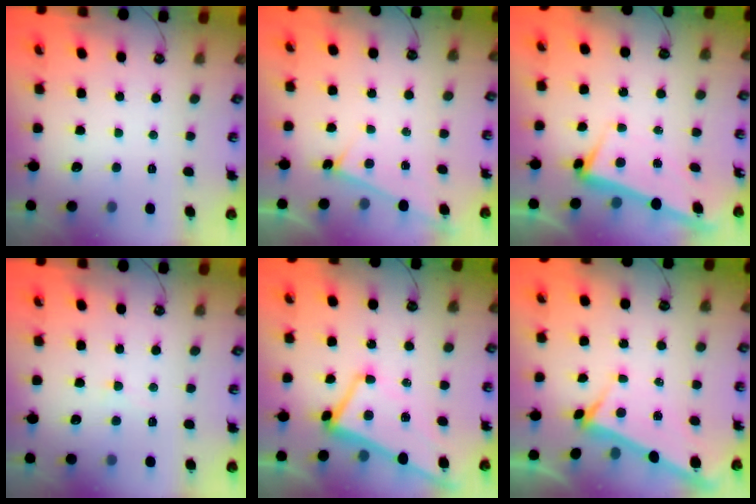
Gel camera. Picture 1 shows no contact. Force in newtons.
{"total": 4.5, "press": 4.5, "slide": 0.2}
{"total": 3.3, "press": 3.1, "slide": 1.1}
{"total": 2.7, "press": 2.6, "slide": 0.4}
{"total": 1.0, "press": 0.2, "slide": 1.0}
{"total": 4.8, "press": 4.8, "slide": 0.1}